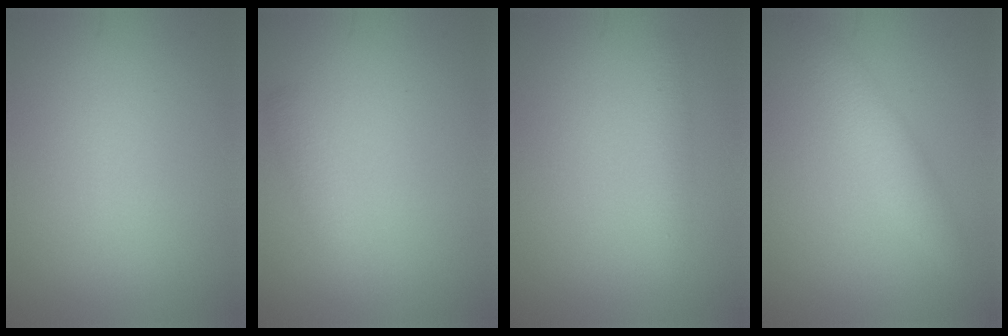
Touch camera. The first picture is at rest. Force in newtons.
{"total": 1.5, "press": 1.5, "slide": 0.0}
{"total": 1.5, "press": 1.5, "slide": 0.1}
{"total": 2.8, "press": 2.8, "slide": 0.0}